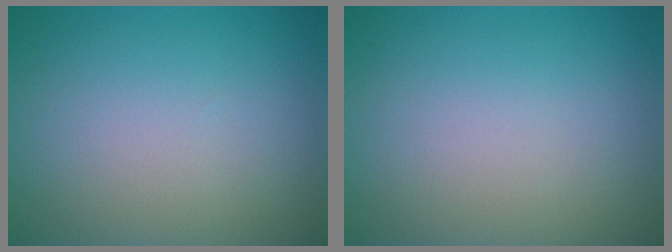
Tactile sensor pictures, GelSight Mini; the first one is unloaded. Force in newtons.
{"total": 0.0}